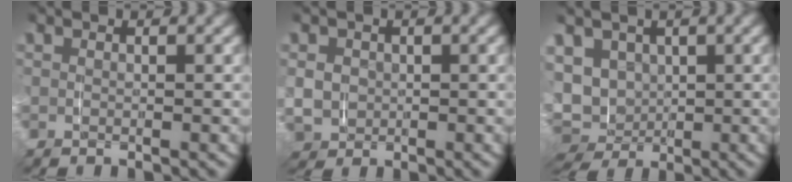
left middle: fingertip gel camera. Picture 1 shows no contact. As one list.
[{"total": 4.0, "force": [-0.6, 3.8, 1.2], "torque": [-0.062, -0.024, -0.001]}, {"total": 8.2, "force": [-0.3, 7.6, 2.9], "torque": [-0.116, -0.046, 0.008]}]